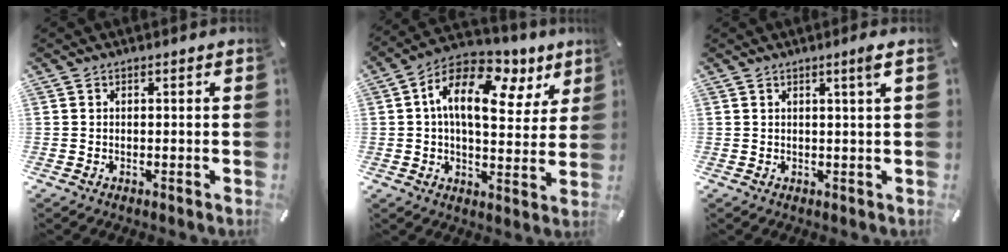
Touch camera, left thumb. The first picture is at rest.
{"total": 16.3, "force": [6.6, 8.2, 12.5], "torque": [-0.221, -0.022, 0.112]}
{"total": 2.9, "force": [1.3, -0.2, 2.6], "torque": [-0.042, -0.006, 0.019]}